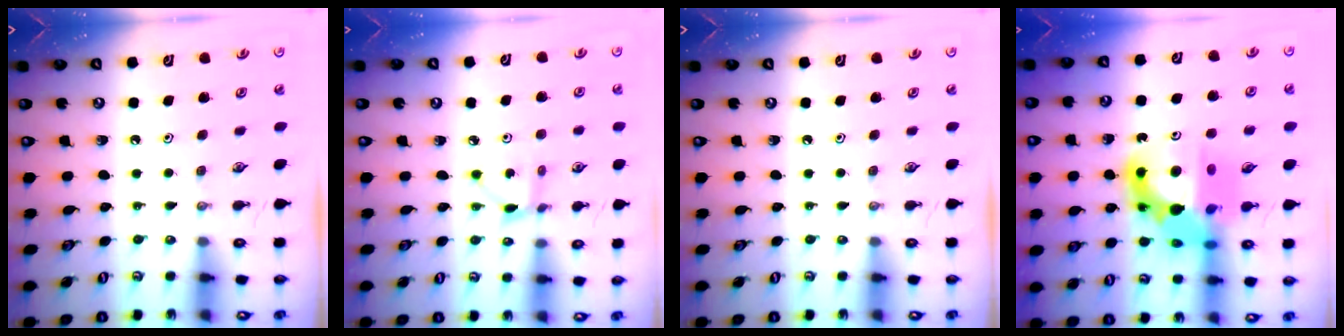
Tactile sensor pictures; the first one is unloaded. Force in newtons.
{"total": 3.1, "press": 3.0, "slide": 0.4}
{"total": 0.0}
{"total": 16.3, "press": 16.1, "slide": 2.9}